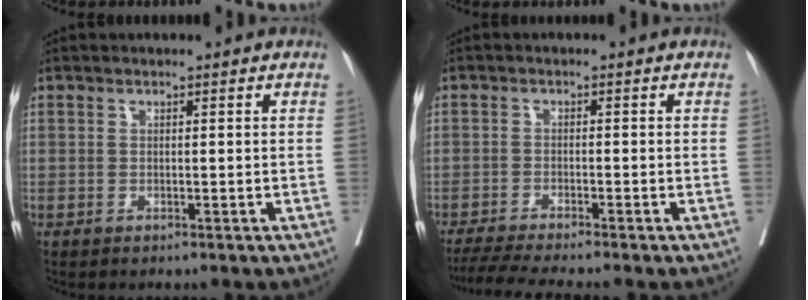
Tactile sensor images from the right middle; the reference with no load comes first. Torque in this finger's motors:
{"motor_torque": [0.03, -0.15, 0.06, 0.04]}